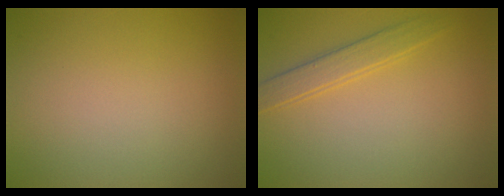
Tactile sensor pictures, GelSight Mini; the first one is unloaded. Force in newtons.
{"total": 2.1, "press": 2.1, "slide": 0.1}